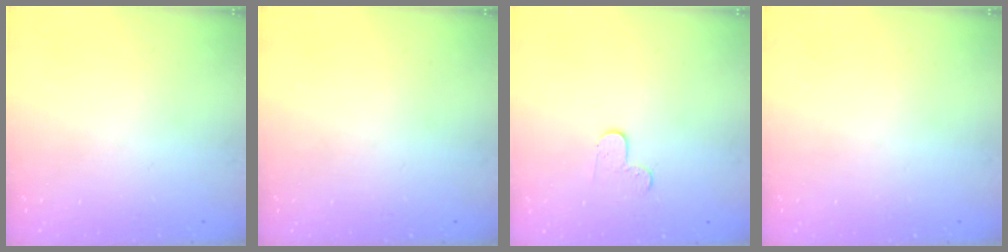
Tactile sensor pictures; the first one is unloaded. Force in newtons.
{"total": 0.0}
{"total": 3.6, "press": 3.6, "slide": 0.4}
{"total": 0.0}